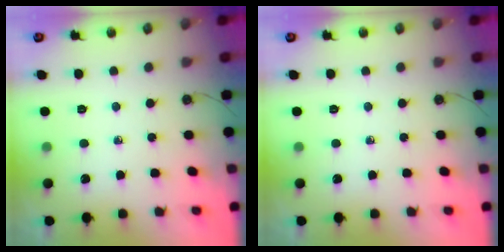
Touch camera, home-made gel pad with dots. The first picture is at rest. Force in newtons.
{"total": 0.0}